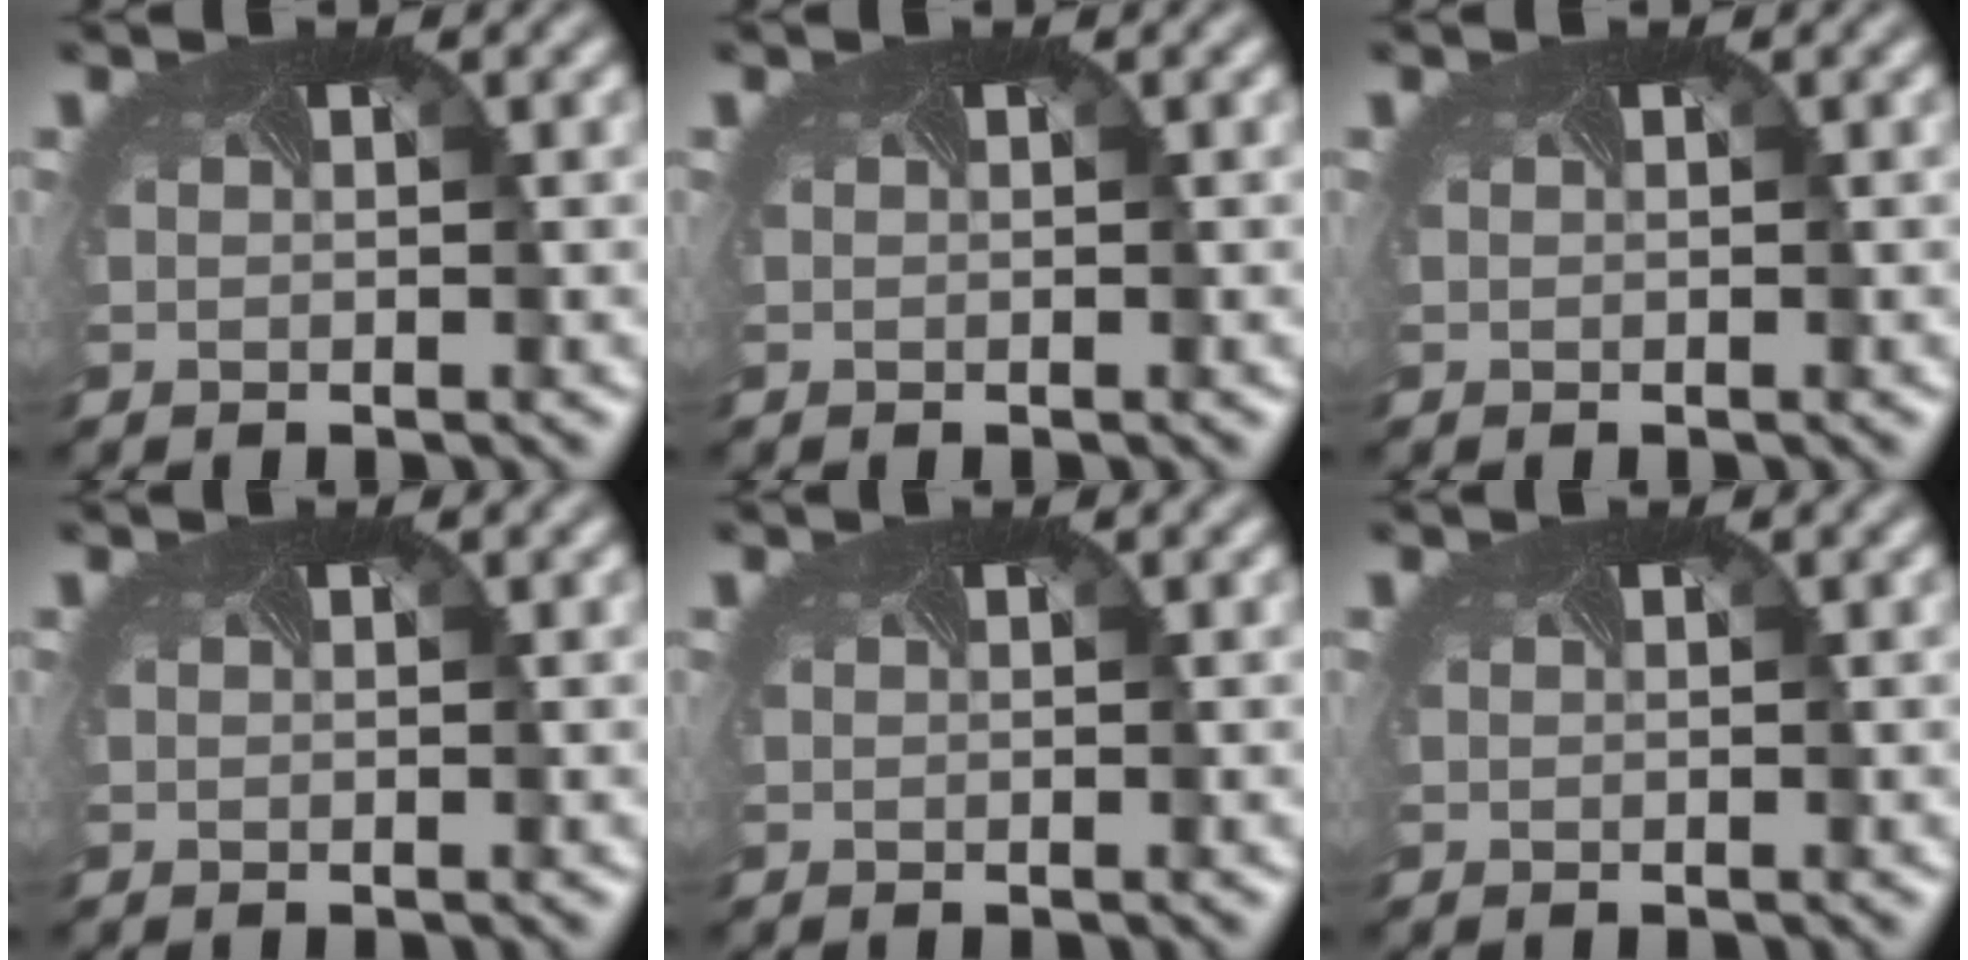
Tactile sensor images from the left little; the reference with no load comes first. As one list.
[{"total": 0.0}, {"total": 0.0}, {"total": 0.0}, {"total": 0.0}, {"total": 0.0}]